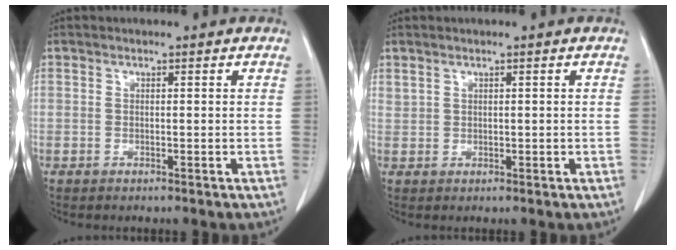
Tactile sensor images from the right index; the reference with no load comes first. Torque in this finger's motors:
{"motor_torque": [-0.09, 0.12, -0.02, 0.00]}